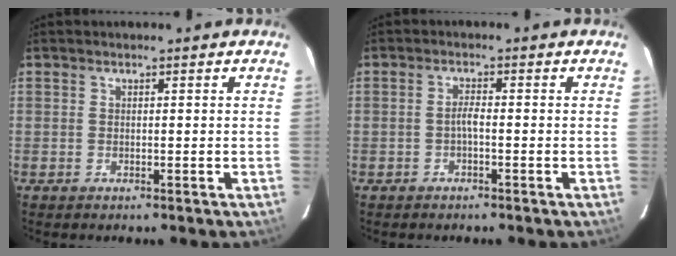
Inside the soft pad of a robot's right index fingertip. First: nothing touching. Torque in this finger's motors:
{"motor_torque": [0.40, -0.28, 0.16, 0.05]}